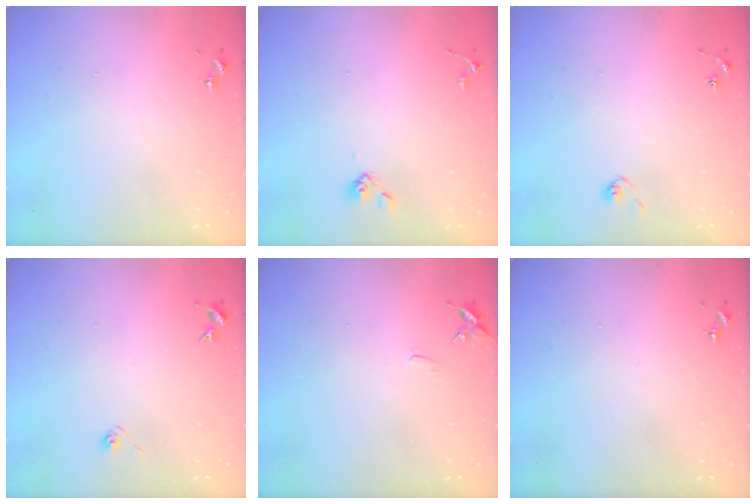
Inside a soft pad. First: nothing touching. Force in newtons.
{"total": 4.6, "press": 4.1, "slide": 2.1}
{"total": 5.0, "press": 5.0, "slide": 0.5}
{"total": 3.1, "press": 2.7, "slide": 1.4}
{"total": 6.8, "press": 6.7, "slide": 0.7}
{"total": 0.0}